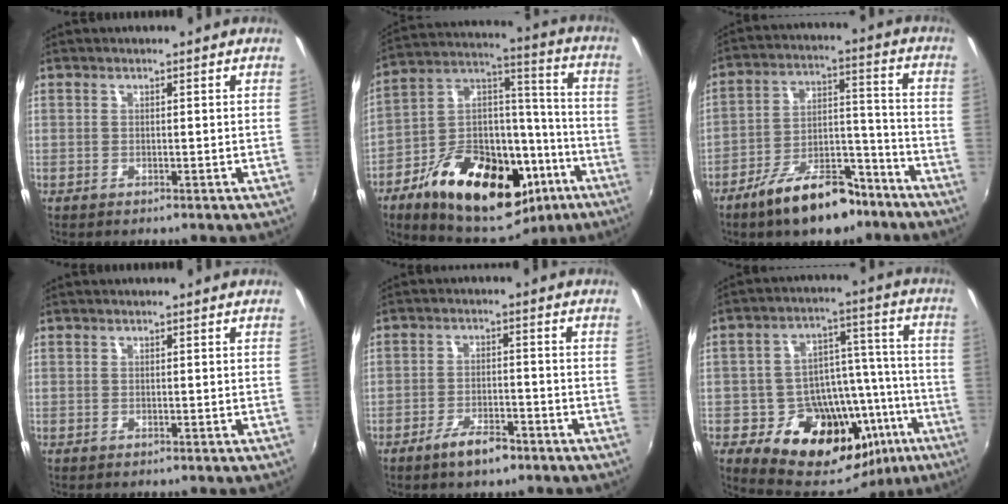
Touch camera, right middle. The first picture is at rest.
{"total": 27.6, "force": [-13.6, 15.2, 18.5], "torque": [-0.325, 0.032, -0.193]}
{"total": 14.4, "force": [-10.2, 6.0, 8.2], "torque": [-0.146, 0.020, -0.155]}
{"total": 0.0}
{"total": 5.7, "force": [-4.0, 2.0, 3.6], "torque": [-0.080, -0.001, -0.066]}
{"total": 21.8, "force": [-10.8, 15.0, 11.5], "torque": [-0.200, 0.033, -0.135]}